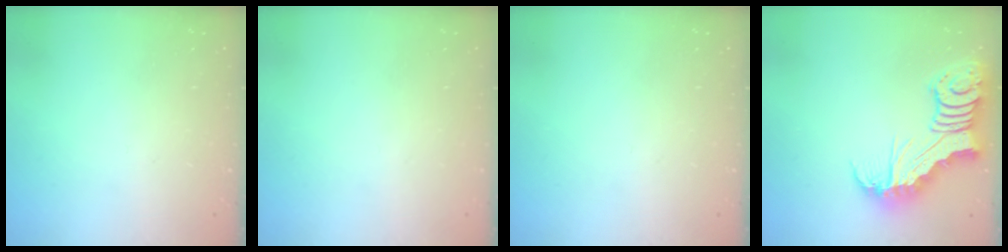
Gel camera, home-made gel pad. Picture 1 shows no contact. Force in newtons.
{"total": 0.0}
{"total": 0.0}
{"total": 8.6, "press": 8.5, "slide": 1.2}